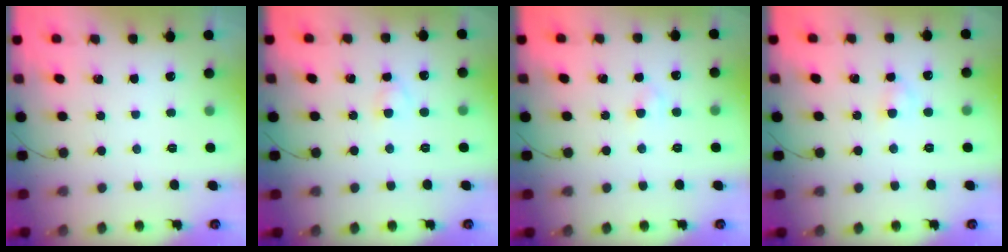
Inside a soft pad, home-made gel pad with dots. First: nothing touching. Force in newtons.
{"total": 2.6, "press": 2.4, "slide": 1.1}
{"total": 2.4, "press": 2.2, "slide": 1.0}
{"total": 2.6, "press": 2.4, "slide": 1.1}